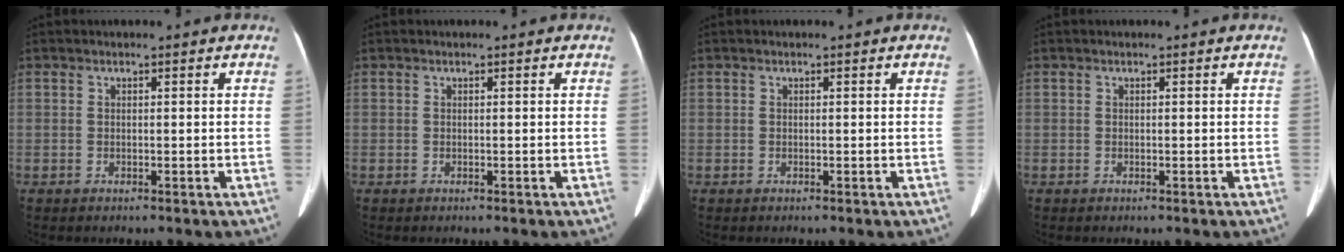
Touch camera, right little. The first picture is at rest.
{"total": 0.0}
{"total": 0.0}
{"total": 0.0}